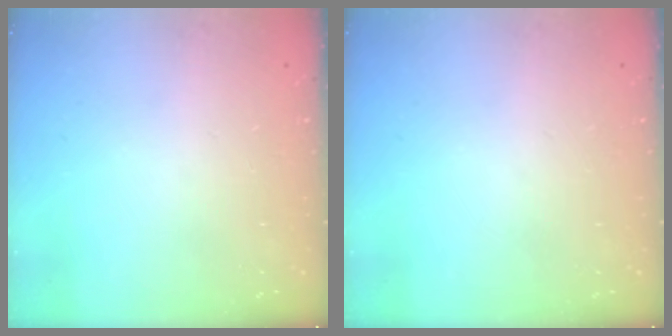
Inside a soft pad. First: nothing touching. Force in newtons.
{"total": 0.0}